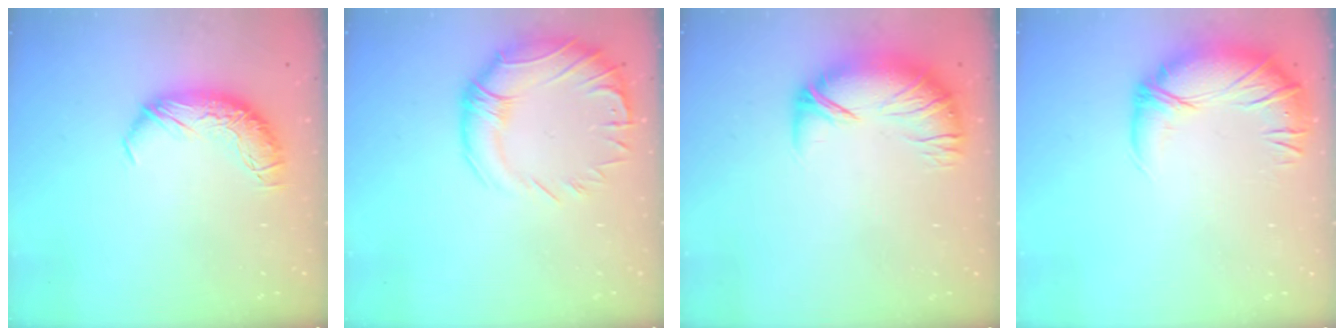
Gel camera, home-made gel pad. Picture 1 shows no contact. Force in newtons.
{"total": 5.2, "press": 3.1, "slide": 4.1}
{"total": 2.6, "press": 1.0, "slide": 2.4}
{"total": 2.8, "press": 1.3, "slide": 2.5}